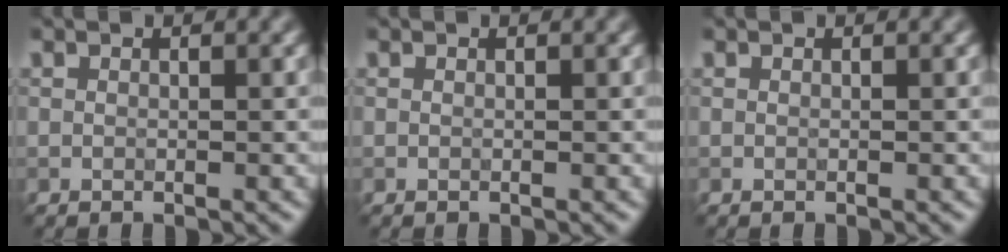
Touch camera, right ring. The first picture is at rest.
{"total": 0.0}
{"total": 0.0}